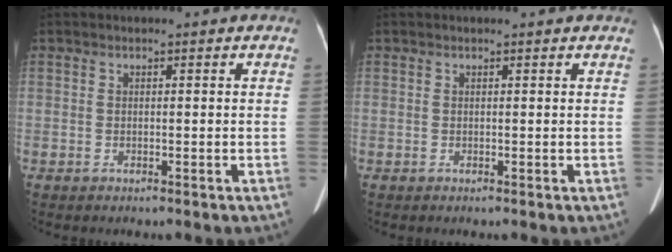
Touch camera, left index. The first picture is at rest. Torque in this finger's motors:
{"motor_torque": [0.15, -0.06, -0.01, -0.01]}